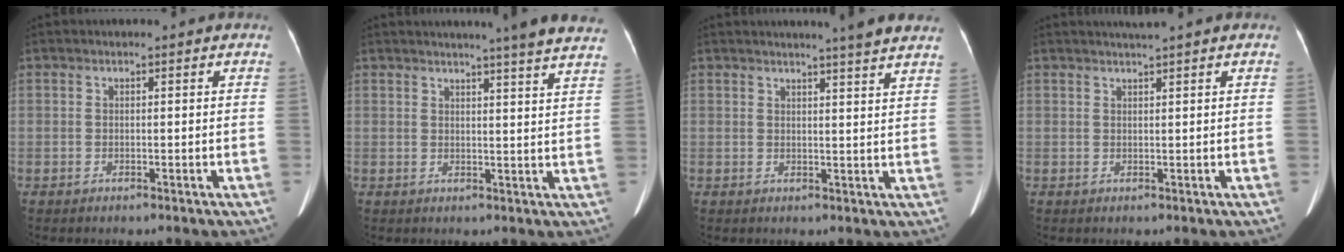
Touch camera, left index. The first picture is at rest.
{"total": 11.7, "force": [10.4, -1.2, 5.2], "torque": [-0.069, -0.027, 0.103]}
{"total": 7.0, "force": [6.2, -1.0, 3.1], "torque": [-0.041, -0.002, 0.058]}
{"total": 1.8, "force": [1.5, -0.6, 0.7], "torque": [-0.006, 0.005, 0.030]}